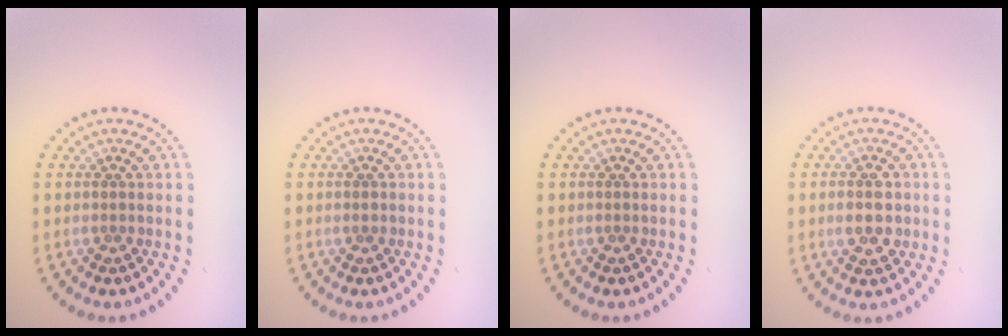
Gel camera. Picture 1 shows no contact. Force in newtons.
{"total": 0.7, "press": 0.7, "slide": 0.0}
{"total": 0.0}
{"total": 3.1, "press": 3.1, "slide": 0.2}